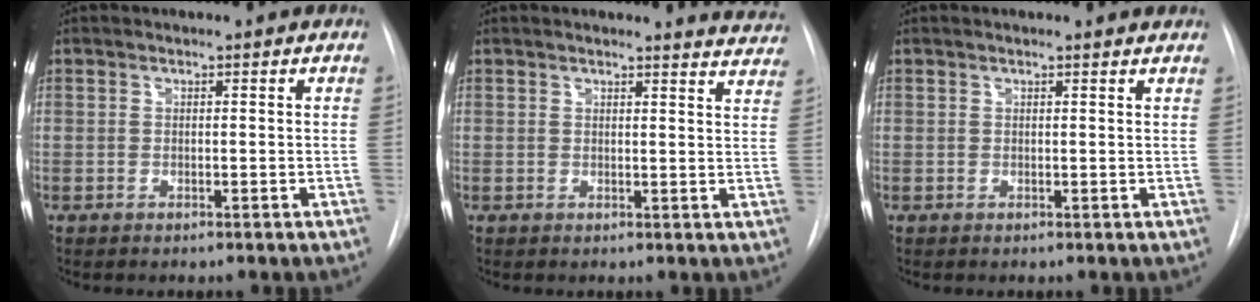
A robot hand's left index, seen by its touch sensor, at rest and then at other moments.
{"total": 7.1, "force": [7.0, 0.4, 0.5], "torque": [0.009, -0.038, 0.050]}
{"total": 3.1, "force": [3.1, 0.2, 0.6], "torque": [-0.013, 0.006, 0.025]}